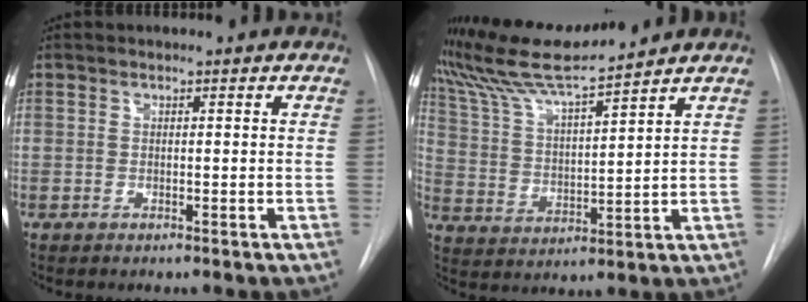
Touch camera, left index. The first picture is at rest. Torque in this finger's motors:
{"motor_torque": [1.03, -1.11, 0.27, 0.17]}